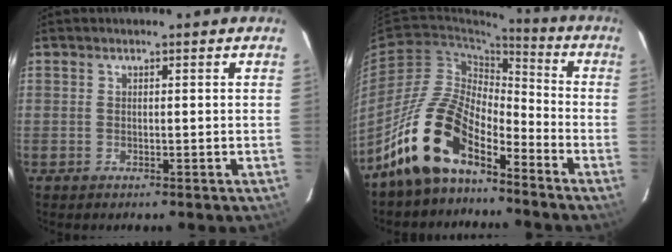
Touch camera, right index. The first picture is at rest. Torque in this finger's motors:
{"motor_torque": [1.14, -0.99, 1.06, 0.21]}